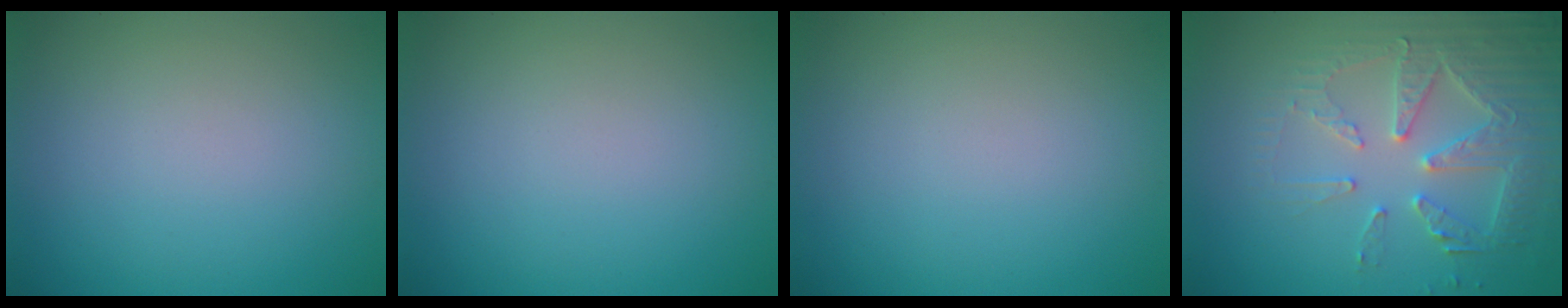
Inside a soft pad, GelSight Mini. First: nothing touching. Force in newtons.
{"total": 0.0}
{"total": 0.0}
{"total": 4.5, "press": 4.4, "slide": 0.7}